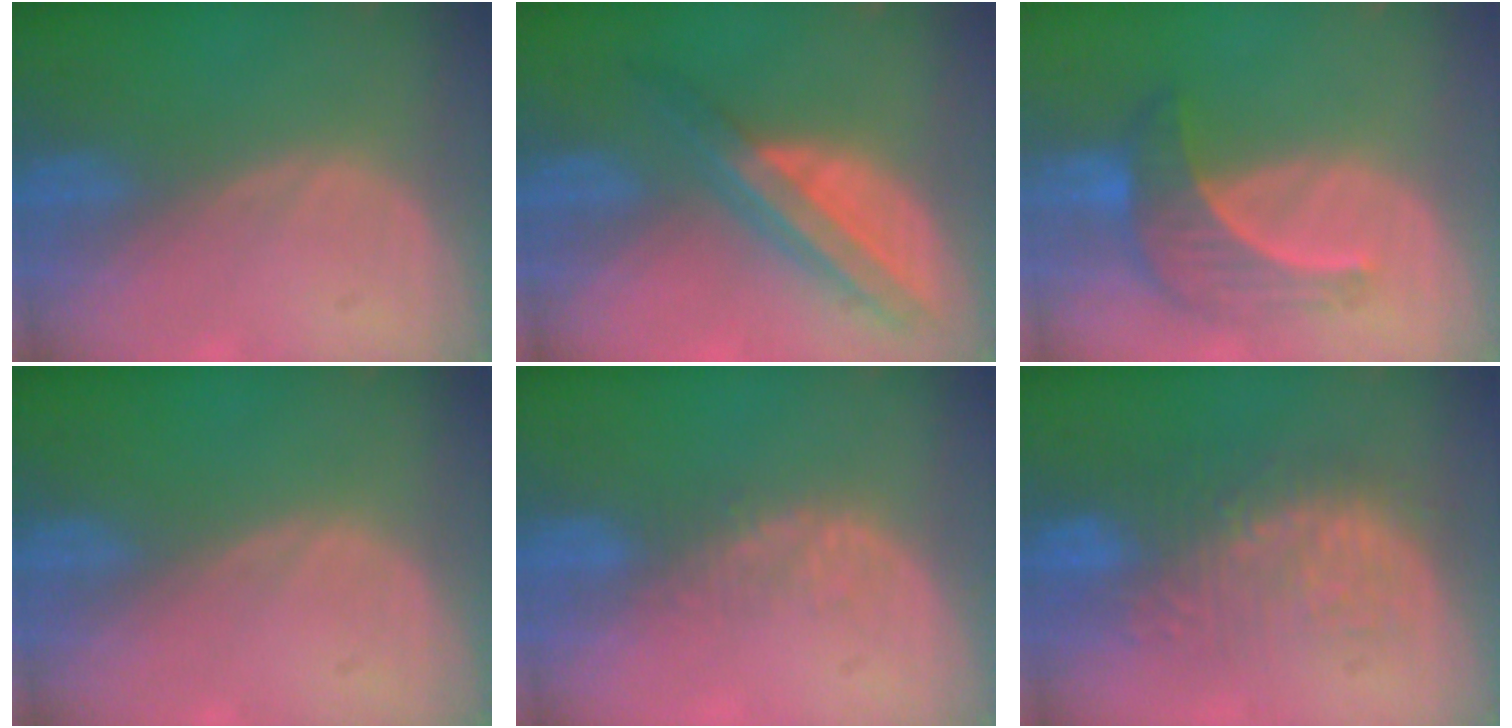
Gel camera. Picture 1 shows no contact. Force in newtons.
{"total": 8.1, "press": 6.8, "slide": 4.3}
{"total": 7.3, "press": 6.8, "slide": 2.5}
{"total": 0.0}
{"total": 2.9, "press": 2.3, "slide": 1.8}
{"total": 9.9, "press": 9.3, "slide": 3.4}